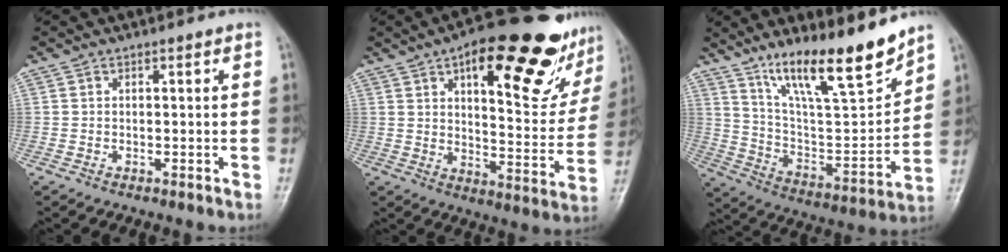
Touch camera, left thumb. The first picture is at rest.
{"total": 25.0, "force": [14.1, 8.9, 18.7], "torque": [-0.205, -0.034, 0.200]}
{"total": 18.8, "force": [14.0, 3.6, 12.0], "torque": [-0.164, -0.085, 0.248]}